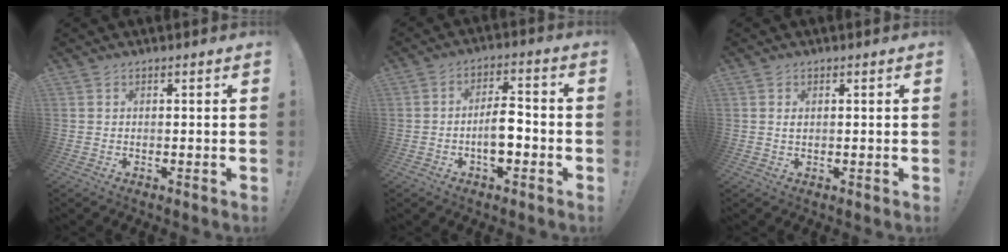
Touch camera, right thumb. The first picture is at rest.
{"total": 8.3, "force": [-2.5, 4.2, 6.7], "torque": [-0.116, 0.016, -0.042]}
{"total": 0.8, "force": [0.4, 0.5, 0.5], "torque": [-0.015, 0.005, 0.009]}